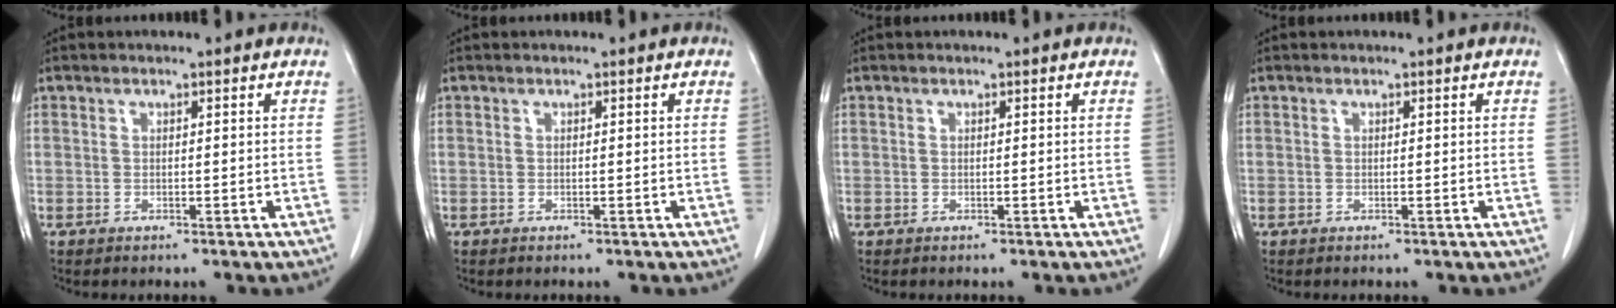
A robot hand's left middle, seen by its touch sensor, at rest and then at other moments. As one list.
[{"total": 0.0}, {"total": 0.0}, {"total": 0.0}]